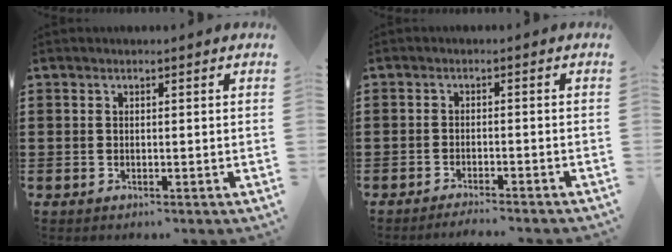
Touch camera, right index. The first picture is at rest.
{"total": 1.9, "force": [-1.9, -0.2, 0.2], "torque": [-0.005, 0.002, -0.038]}